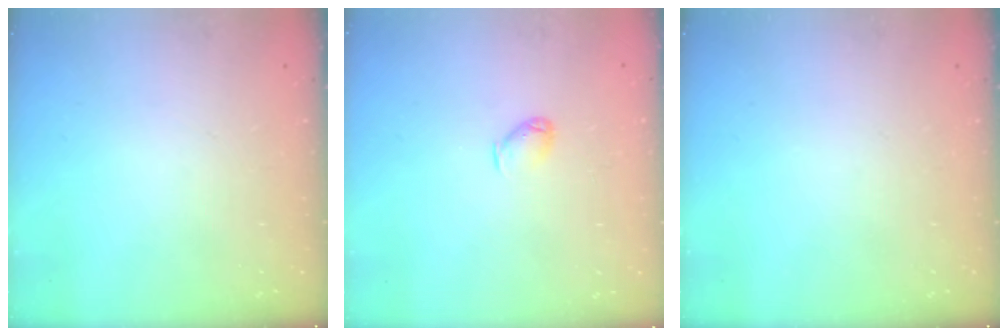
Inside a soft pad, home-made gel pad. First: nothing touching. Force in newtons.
{"total": 3.5, "press": 3.5, "slide": 0.6}
{"total": 0.0}